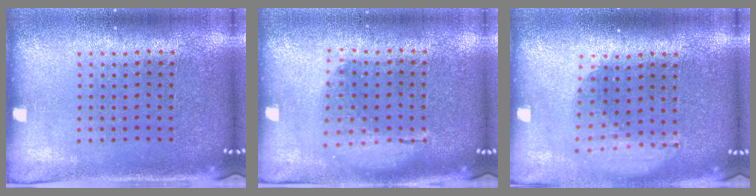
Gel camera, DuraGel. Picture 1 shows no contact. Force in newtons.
{"total": 1.3, "press": 1.1, "slide": 0.6}
{"total": 1.7, "press": 1.3, "slide": 1.1}